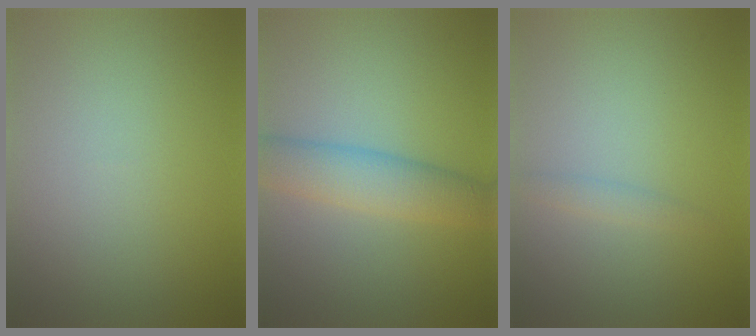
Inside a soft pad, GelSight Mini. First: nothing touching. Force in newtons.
{"total": 5.4, "press": 5.4, "slide": 0.2}
{"total": 1.0, "press": 1.0, "slide": 0.0}